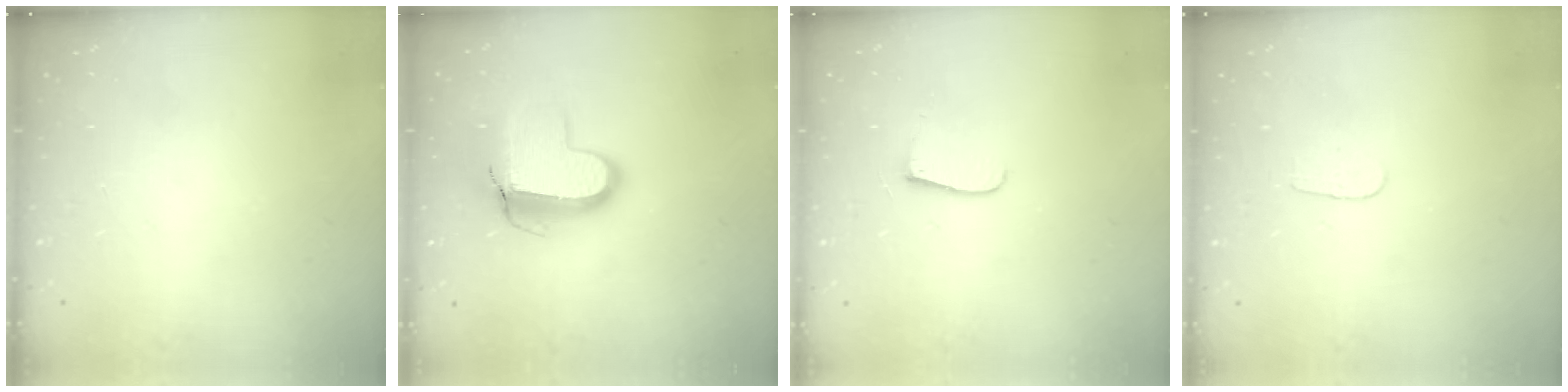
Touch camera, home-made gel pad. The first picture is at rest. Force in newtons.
{"total": 11.6, "press": 11.6, "slide": 0.6}
{"total": 6.9, "press": 6.9, "slide": 0.7}
{"total": 3.1, "press": 3.1, "slide": 0.2}